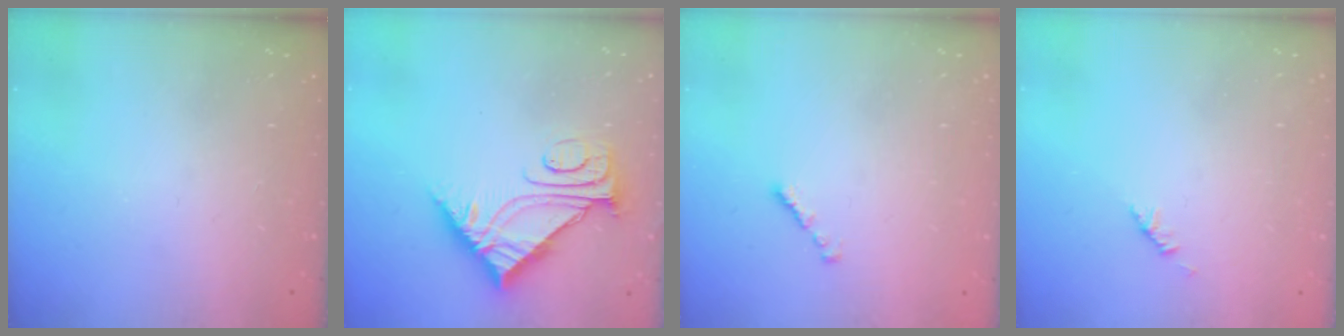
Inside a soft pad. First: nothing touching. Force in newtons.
{"total": 9.0, "press": 8.9, "slide": 0.9}
{"total": 0.8, "press": 0.7, "slide": 0.4}
{"total": 1.9, "press": 1.8, "slide": 0.6}